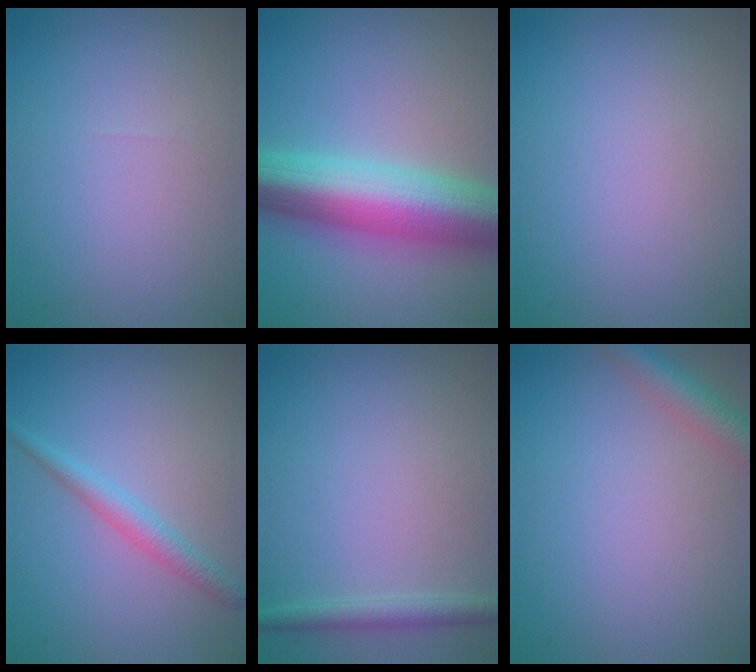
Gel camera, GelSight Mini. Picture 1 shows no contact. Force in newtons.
{"total": 11.2, "press": 11.2, "slide": 0.3}
{"total": 0.0}
{"total": 2.2, "press": 2.2, "slide": 0.0}
{"total": 1.9, "press": 1.9, "slide": 0.1}
{"total": 2.9, "press": 2.9, "slide": 0.2}